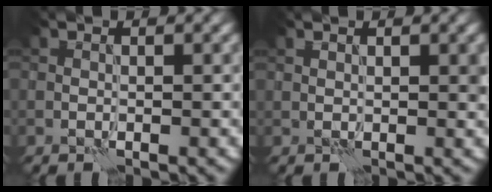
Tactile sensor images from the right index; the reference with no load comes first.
{"total": 0.9, "force": [0.4, 0.4, 0.7], "torque": [-0.013, 0.000, 0.010]}